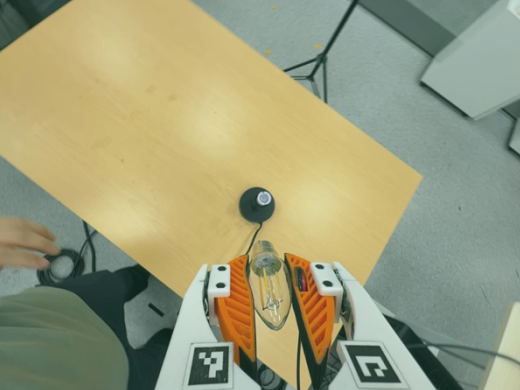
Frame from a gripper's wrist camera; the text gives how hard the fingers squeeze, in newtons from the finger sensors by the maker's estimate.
{"total": 21.7, "left": 23.4, "right": 20.1}